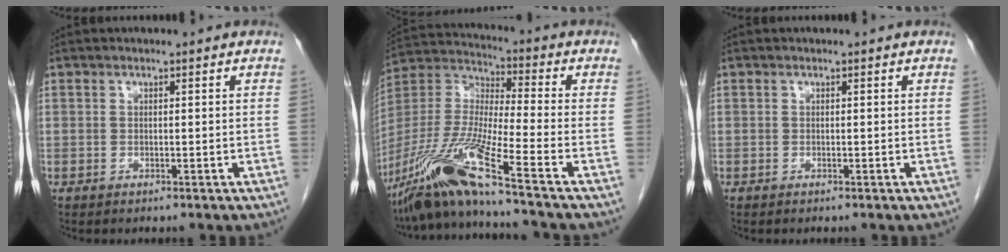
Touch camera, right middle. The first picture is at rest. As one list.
[{"total": 14.8, "force": [-10.3, -1.7, 10.5], "torque": [-0.228, -0.020, -0.197]}, {"total": 0.0}]